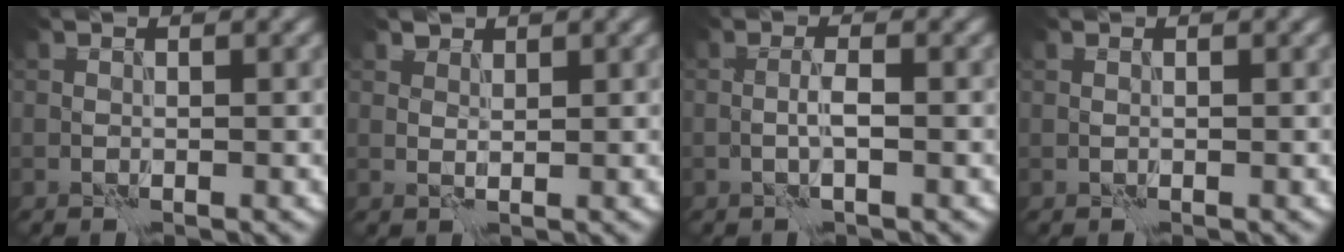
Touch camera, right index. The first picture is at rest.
{"total": 1.5, "force": [1.4, 0.6, 0.1], "torque": [-0.003, -0.001, 0.024]}
{"total": 0.9, "force": [-0.2, -0.2, 0.9], "torque": [-0.017, 0.004, -0.005]}
{"total": 0.0}